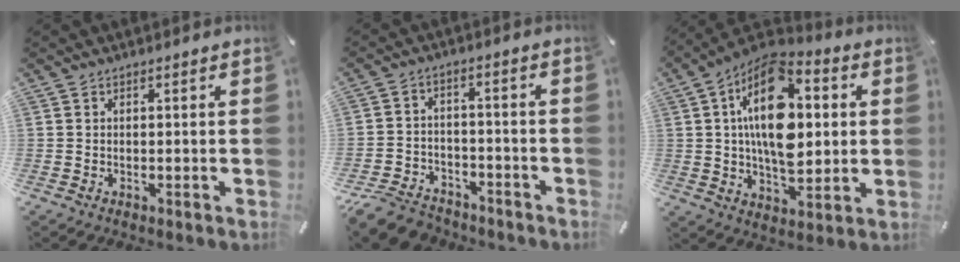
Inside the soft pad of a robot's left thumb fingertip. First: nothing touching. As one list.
[{"total": 8.2, "force": [-6.7, 4.0, 2.4], "torque": [-0.043, 0.031, -0.127]}, {"total": 20.0, "force": [3.5, 11.9, 15.6], "torque": [-0.279, -0.010, 0.052]}]